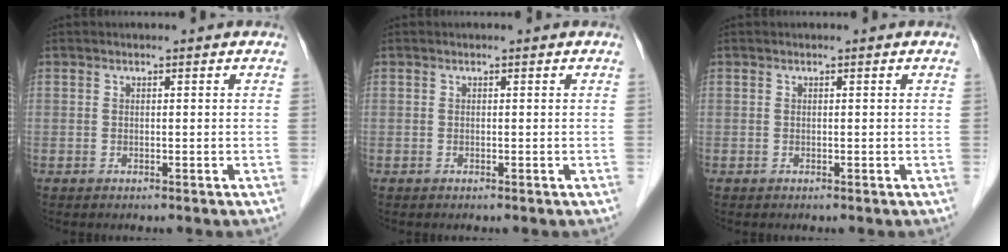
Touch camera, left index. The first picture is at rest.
{"total": 0.0}
{"total": 0.0}